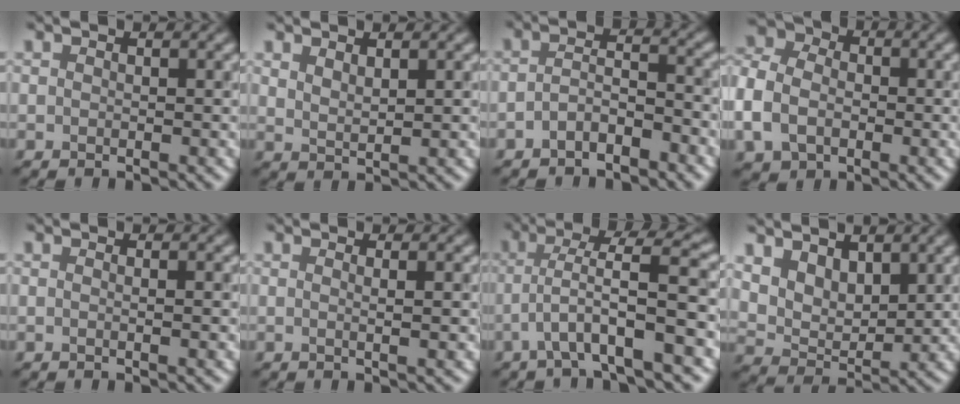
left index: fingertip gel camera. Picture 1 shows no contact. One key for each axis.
{"total": 1.4, "fx": 1.2, "fy": 0.3, "fz": 0.6, "tx": -0.011, "ty": -0.002, "tz": 0.031}
{"total": 2.5, "fx": -2.0, "fy": 0.8, "fz": 1.3, "tx": -0.028, "ty": 0.007, "tz": -0.036}
{"total": 6.8, "fx": -1.7, "fy": 5.2, "fz": 3.9, "tx": -0.109, "ty": -0.006, "tz": -0.031}
{"total": 1.6, "fx": 0.1, "fy": 0.8, "fz": 1.4, "tx": -0.002, "ty": -0.002, "tz": -0.020}
{"total": 2.2, "fx": 0.4, "fy": 0.9, "fz": 2.0, "tx": -0.012, "ty": 0.004, "tz": -0.017}
{"total": 6.8, "fx": -1.7, "fy": 0.8, "fz": 6.5, "tx": -0.101, "ty": 0.022, "tz": -0.028}
{"total": 4.1, "fx": 2.7, "fy": 2.3, "fz": 2.0, "tx": -0.046, "ty": -0.012, "tz": 0.058}